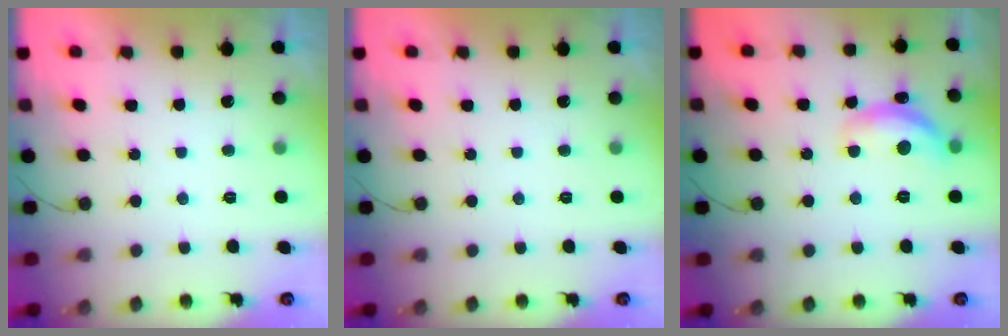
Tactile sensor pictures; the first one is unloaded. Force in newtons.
{"total": 0.0}
{"total": 12.1, "press": 12.0, "slide": 0.5}